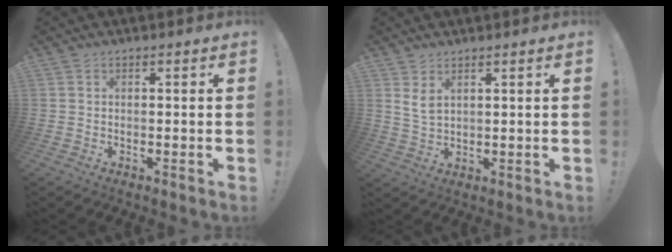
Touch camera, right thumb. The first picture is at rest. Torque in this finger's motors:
{"motor_torque": [-0.22, 0.30, 0.38, 0.07, 0.16]}